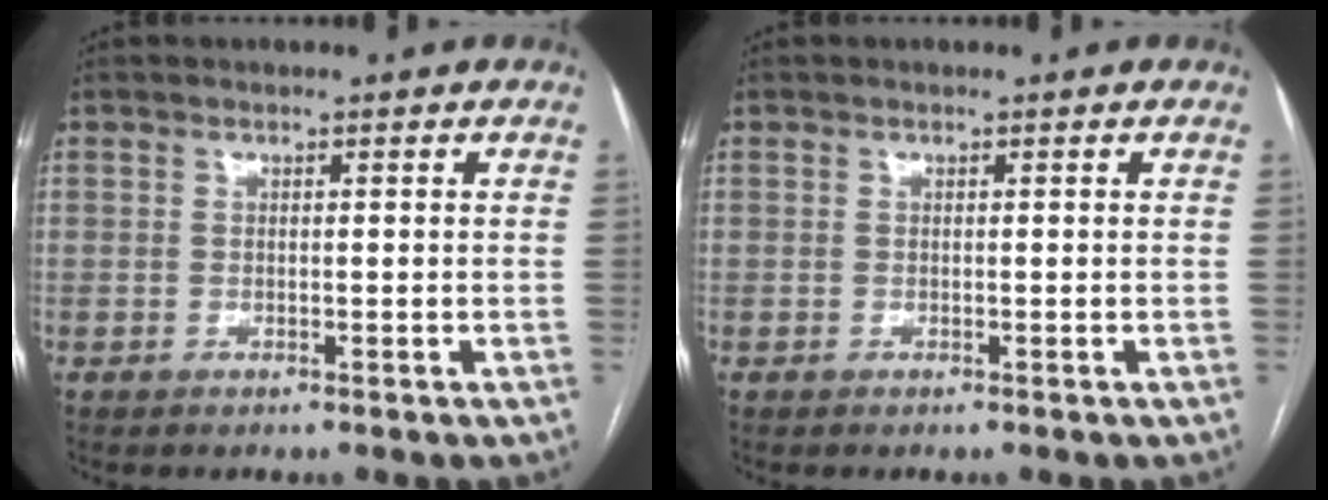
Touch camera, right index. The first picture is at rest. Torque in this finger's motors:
{"motor_torque": [1.20, 0.93, 0.00, 0.01]}